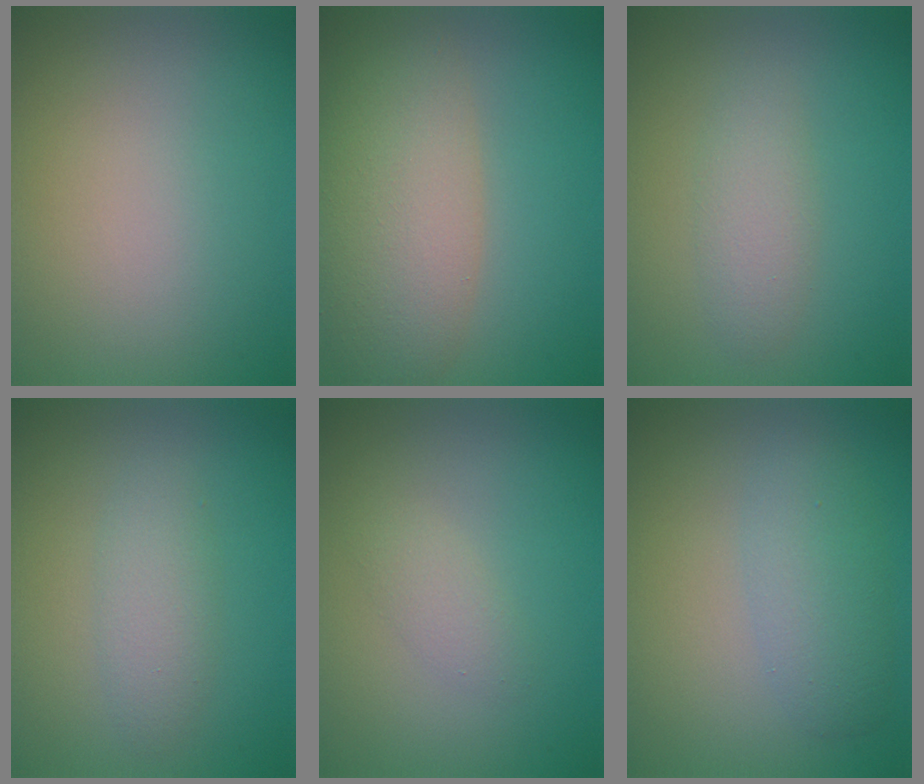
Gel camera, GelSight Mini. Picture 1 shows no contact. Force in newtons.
{"total": 7.4, "press": 7.4, "slide": 0.3}
{"total": 2.3, "press": 2.3, "slide": 0.0}
{"total": 2.3, "press": 2.3, "slide": 0.1}
{"total": 1.4, "press": 1.4, "slide": 0.1}
{"total": 3.0, "press": 3.0, "slide": 0.1}